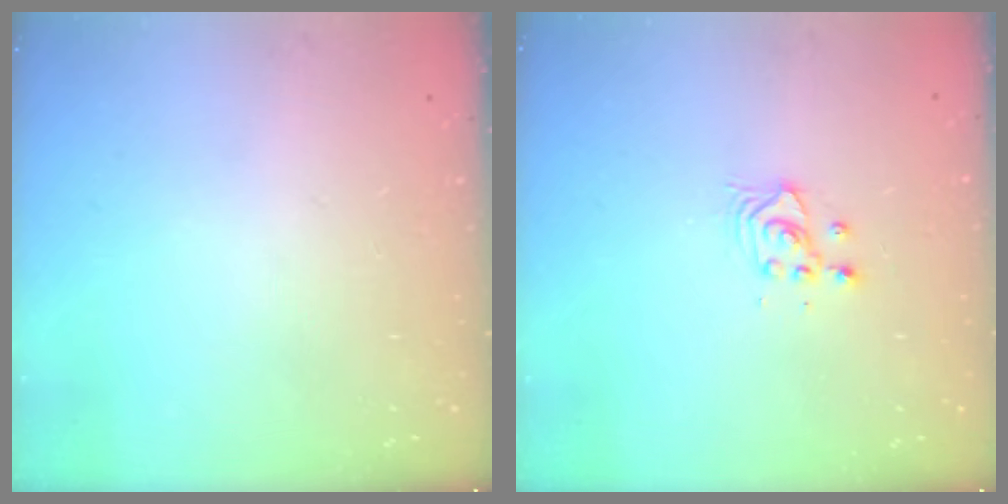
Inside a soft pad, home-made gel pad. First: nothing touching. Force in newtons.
{"total": 3.7, "press": 3.7, "slide": 0.3}